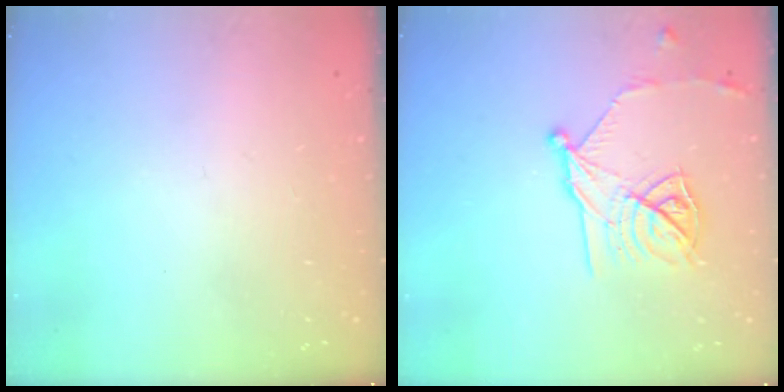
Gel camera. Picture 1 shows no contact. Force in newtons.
{"total": 14.7, "press": 14.7, "slide": 0.6}